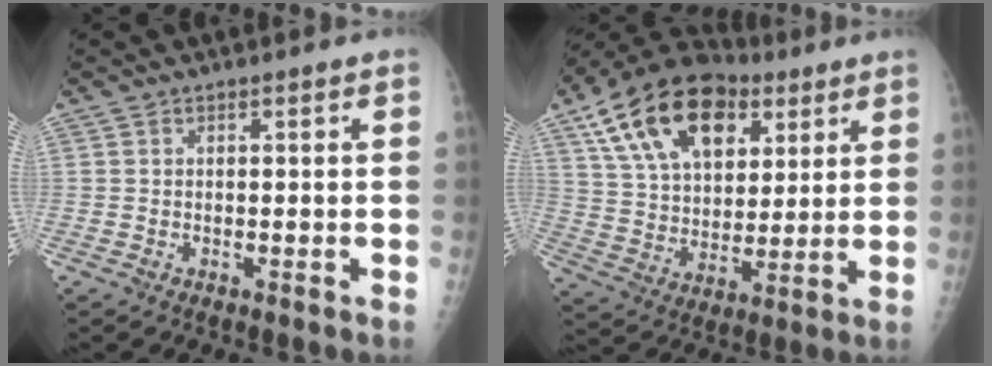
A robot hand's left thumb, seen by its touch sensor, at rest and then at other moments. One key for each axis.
{"total": 22.4, "fx": 10.5, "fy": 13.7, "fz": 14.3, "tx": -0.232, "ty": -0.008, "tz": 0.180}